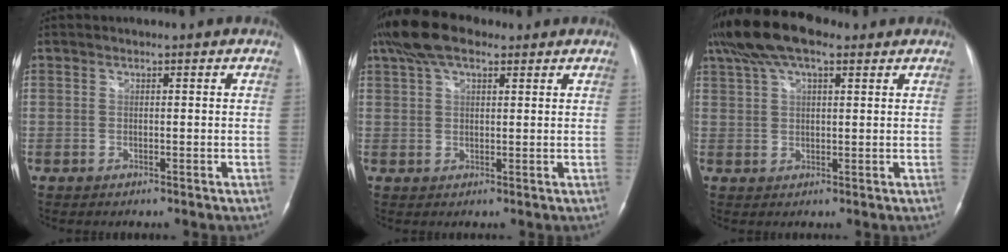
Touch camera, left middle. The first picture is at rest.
{"total": 7.9, "force": [5.2, 3.1, 5.0], "torque": [-0.104, 0.032, 0.094]}
{"total": 10.4, "force": [7.0, 3.4, 6.9], "torque": [-0.140, 0.039, 0.126]}